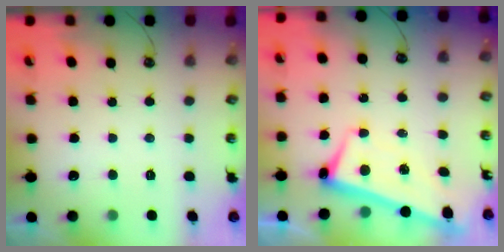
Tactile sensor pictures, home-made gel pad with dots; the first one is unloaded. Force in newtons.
{"total": 2.7, "press": 2.7, "slide": 0.5}